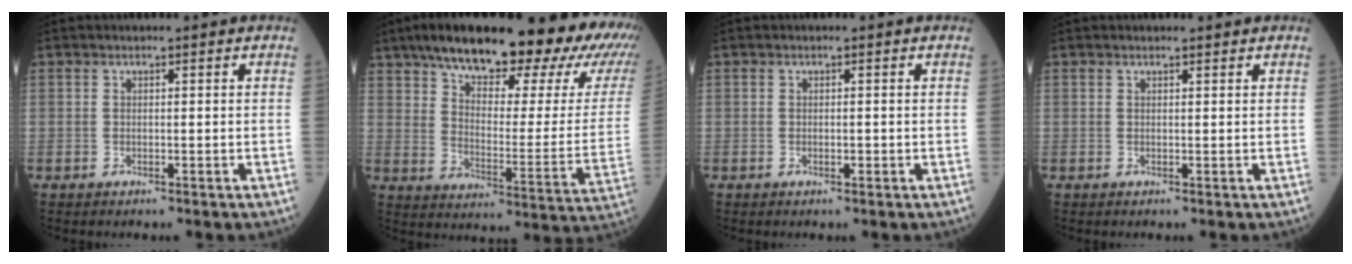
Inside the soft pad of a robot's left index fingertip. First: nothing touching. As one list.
[{"total": 32.3, "force": [24.4, 6.8, 20.0], "torque": [-0.258, -0.015, 0.314]}, {"total": 0.6, "force": [-0.2, 0.3, 0.6], "torque": [-0.010, 0.000, -0.002]}, {"total": 1.0, "force": [0.9, 0.1, 0.1], "torque": [-0.011, 0.005, 0.015]}]